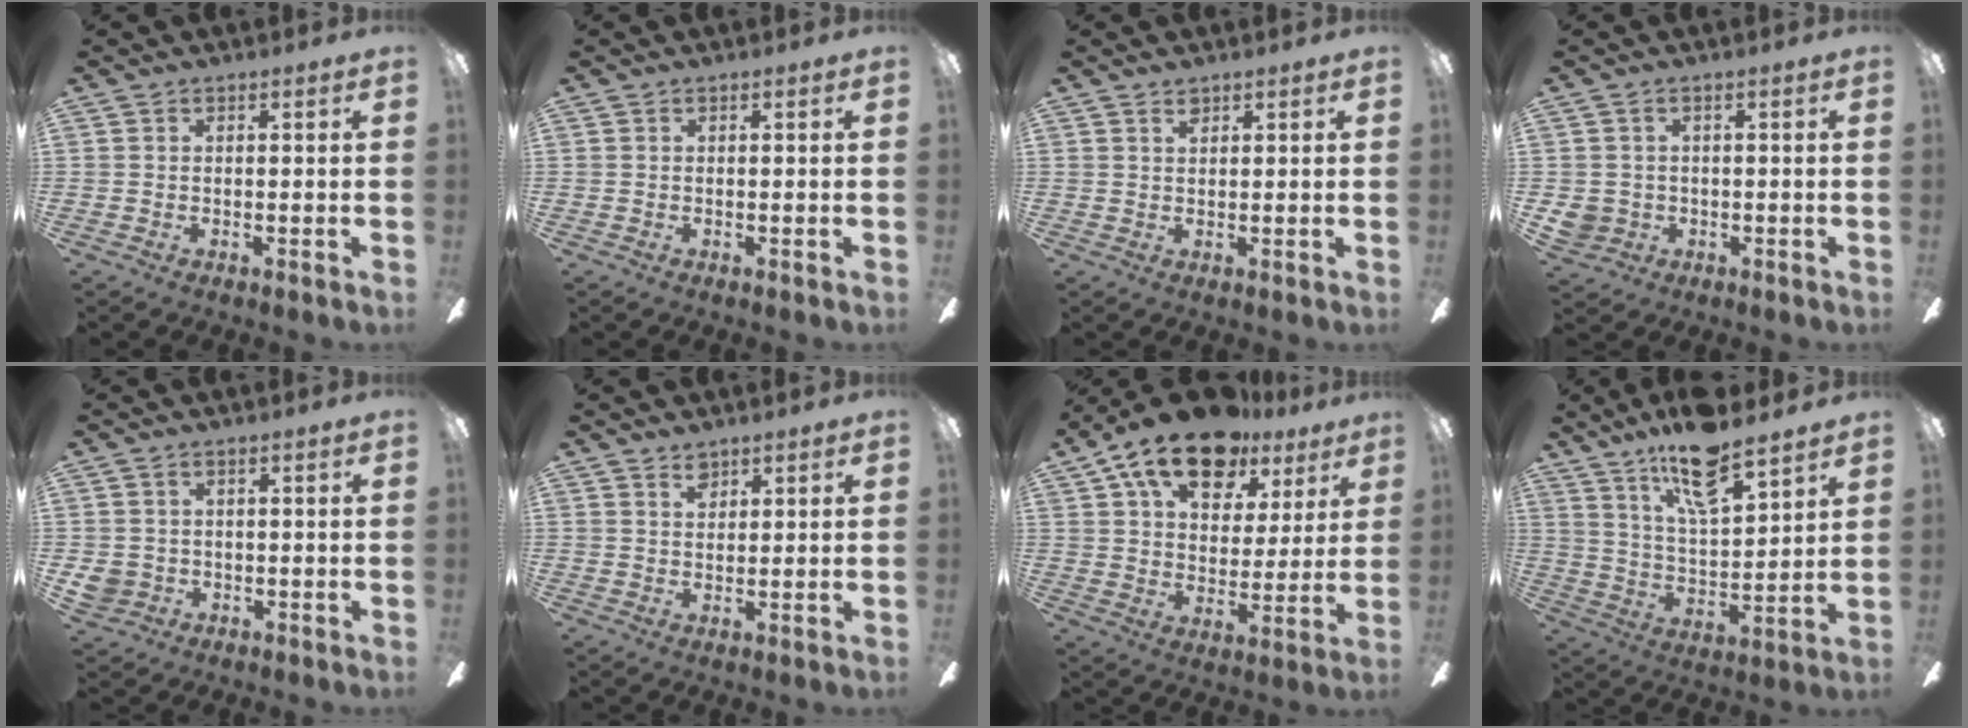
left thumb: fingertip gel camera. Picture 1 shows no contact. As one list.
[{"total": 0.0}, {"total": 1.6, "force": [1.3, 0.7, 0.7], "torque": [-0.007, -0.003, 0.023]}, {"total": 3.8, "force": [-0.3, 3.6, 1.1], "torque": [-0.037, 0.005, -0.007]}, {"total": 3.5, "force": [-0.4, 3.3, 1.1], "torque": [-0.028, 0.006, -0.006]}, {"total": 2.8, "force": [2.1, 1.5, 1.0], "torque": [-0.015, -0.004, 0.039]}, {"total": 16.6, "force": [11.2, 8.8, 8.4], "torque": [-0.147, -0.056, 0.199]}, {"total": 15.1, "force": [11.6, 4.3, 8.6], "torque": [-0.157, -0.060, 0.199]}]